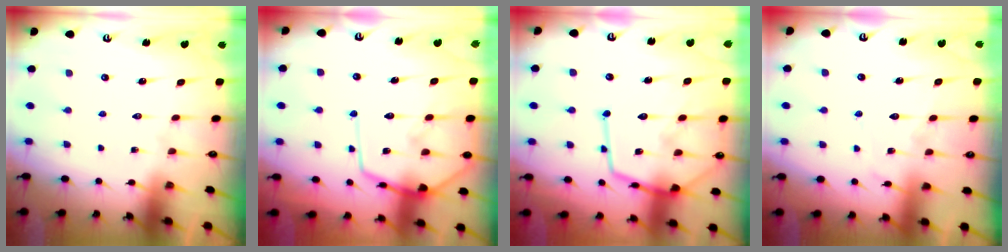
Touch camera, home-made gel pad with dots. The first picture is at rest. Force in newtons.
{"total": 13.7, "press": 13.7, "slide": 1.2}
{"total": 17.7, "press": 17.6, "slide": 1.7}
{"total": 8.7, "press": 8.7, "slide": 0.7}